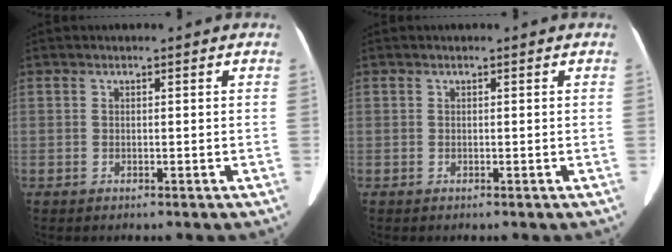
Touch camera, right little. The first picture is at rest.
{"total": 0.0}